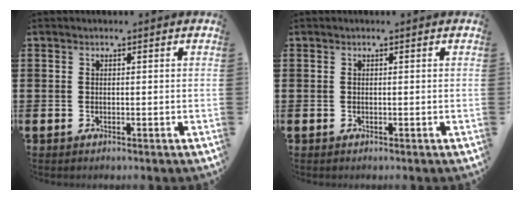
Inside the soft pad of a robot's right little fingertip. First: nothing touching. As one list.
[{"total": 0.0}]